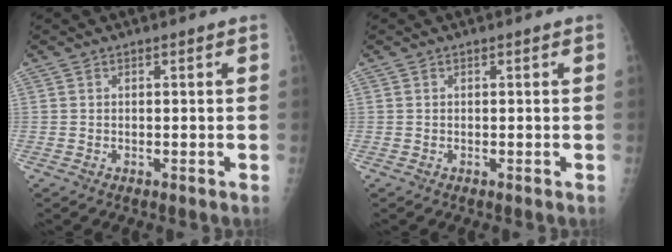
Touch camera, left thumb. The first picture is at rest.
{"total": 0.0}